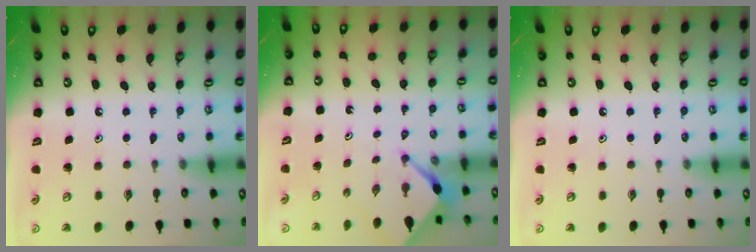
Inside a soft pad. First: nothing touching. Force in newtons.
{"total": 2.3, "press": 2.3, "slide": 0.3}
{"total": 0.0}